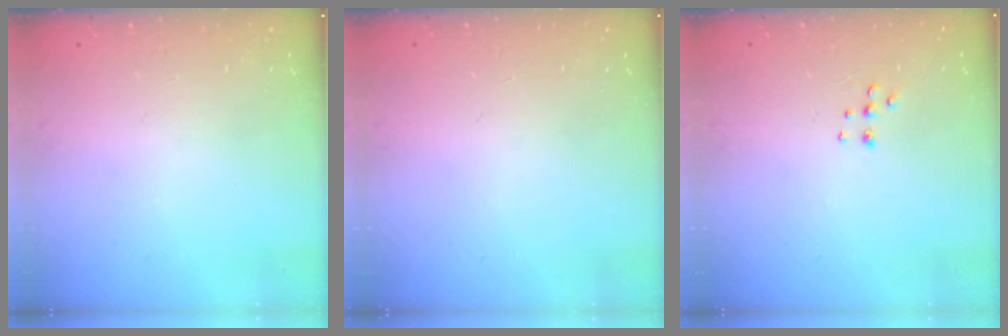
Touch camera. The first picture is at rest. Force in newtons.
{"total": 0.0}
{"total": 5.3, "press": 5.3, "slide": 0.6}